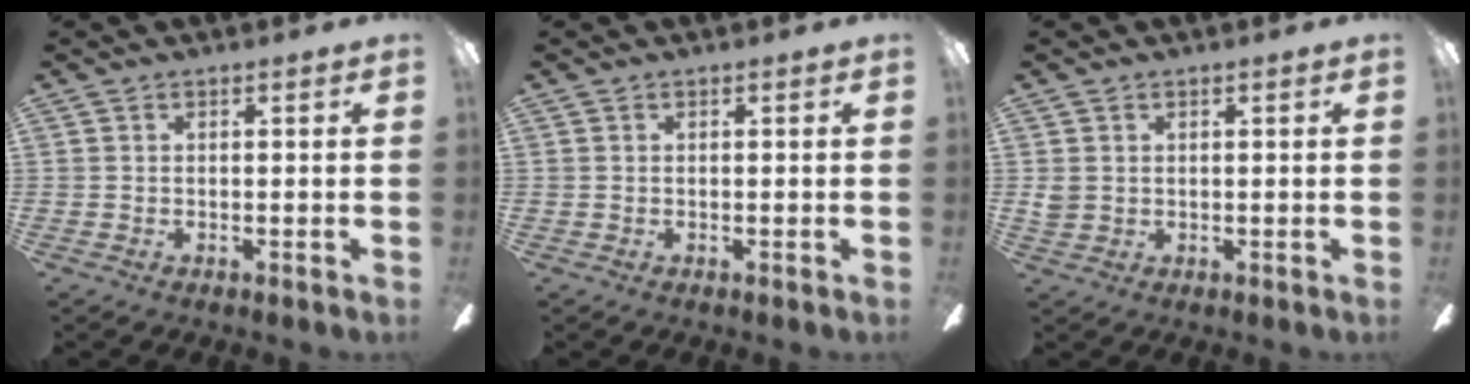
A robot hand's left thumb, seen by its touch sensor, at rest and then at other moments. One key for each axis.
{"total": 0.0}
{"total": 2.3, "fx": 0.7, "fy": 2.1, "fz": 0.6, "tx": -0.013, "ty": 0.005, "tz": 0.014}